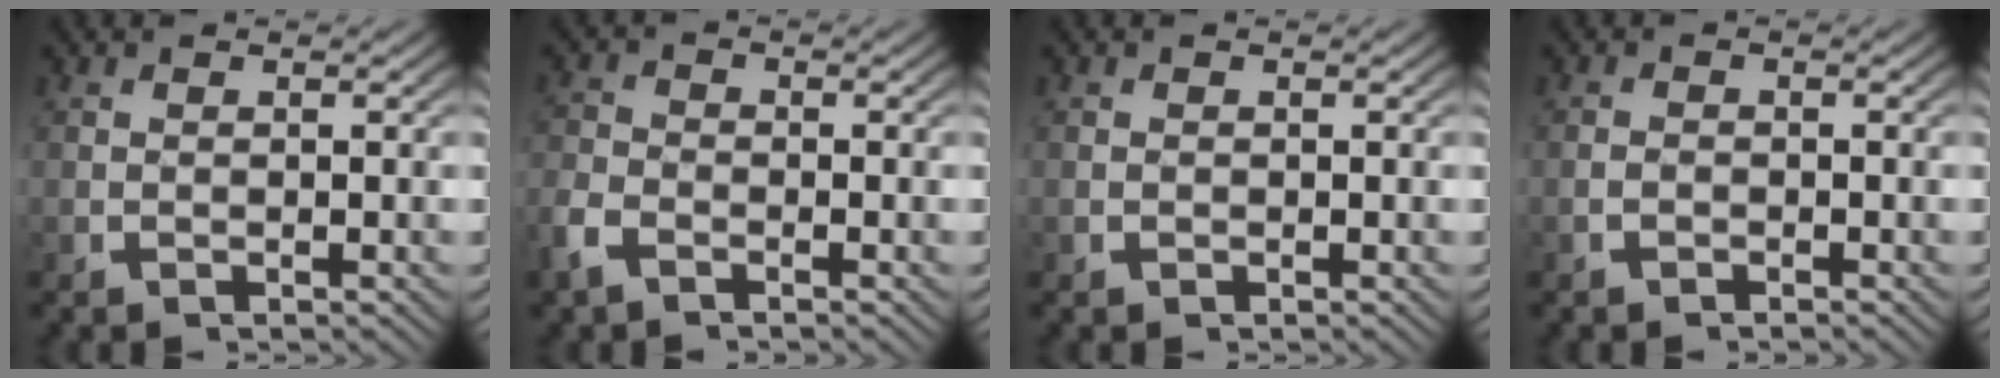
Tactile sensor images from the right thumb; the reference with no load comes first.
{"total": 2.1, "force": [-1.4, 1.3, 1.0], "torque": [-0.026, -0.002, -0.033]}
{"total": 0.0}
{"total": 0.9, "force": [-0.8, 0.3, 0.2], "torque": [-0.008, -0.005, -0.014]}